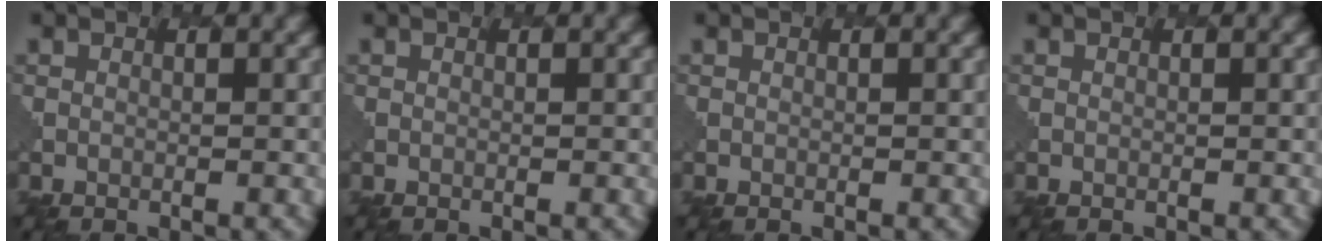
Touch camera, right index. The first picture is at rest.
{"total": 0.0}
{"total": 0.0}
{"total": 0.0}